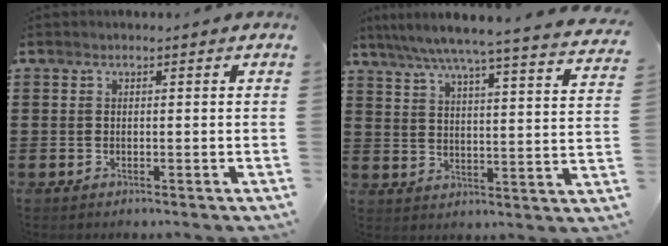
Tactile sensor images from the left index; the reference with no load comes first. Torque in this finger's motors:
{"motor_torque": [2.14, 0.00, 0.47, 0.21]}